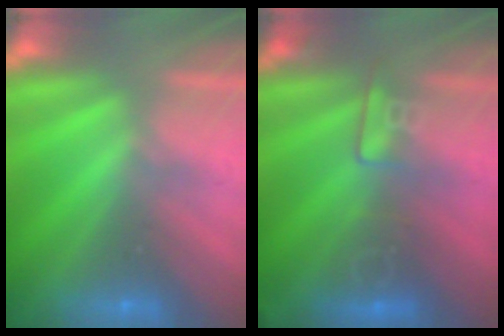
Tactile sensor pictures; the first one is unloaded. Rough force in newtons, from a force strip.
{"total": 2.4}